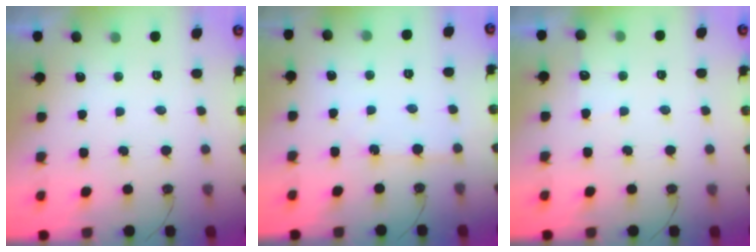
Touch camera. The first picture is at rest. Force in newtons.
{"total": 5.5, "press": 5.5, "slide": 0.6}
{"total": 3.8, "press": 3.8, "slide": 0.5}